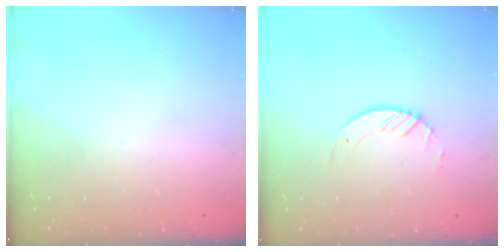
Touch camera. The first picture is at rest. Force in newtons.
{"total": 3.8, "press": 3.8, "slide": 0.3}